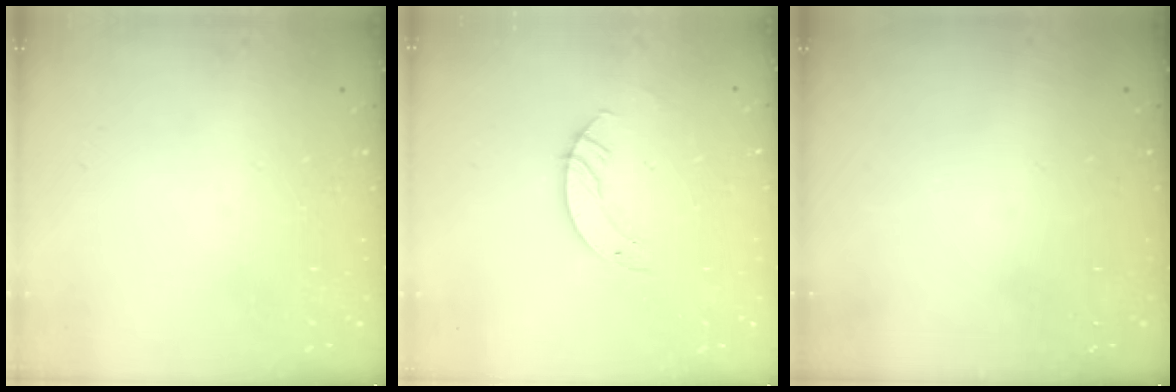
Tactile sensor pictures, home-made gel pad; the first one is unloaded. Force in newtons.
{"total": 3.5, "press": 3.5, "slide": 0.2}
{"total": 0.0}